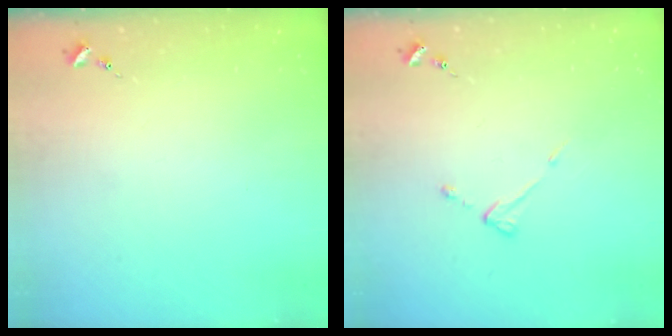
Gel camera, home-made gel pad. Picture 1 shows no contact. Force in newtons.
{"total": 3.8, "press": 3.8, "slide": 0.4}